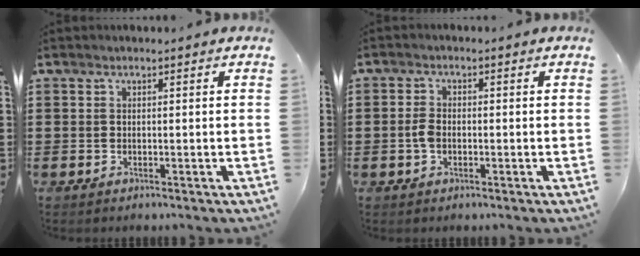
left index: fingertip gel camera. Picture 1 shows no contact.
{"total": 2.6, "force": [-0.5, 1.5, 2.0], "torque": [-0.055, -0.002, -0.013]}